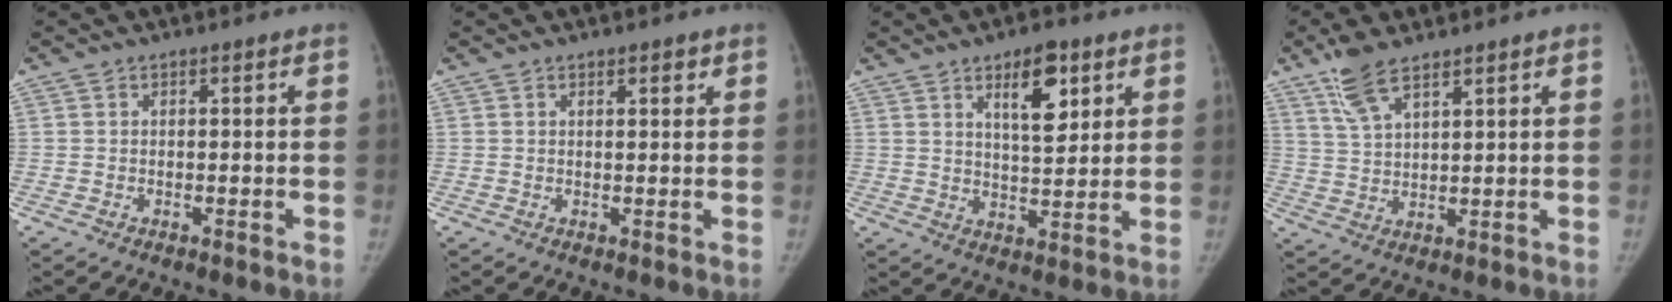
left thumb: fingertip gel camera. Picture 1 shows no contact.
{"total": 1.2, "force": [0.7, 0.5, 0.8], "torque": [0.001, -0.001, 0.007]}
{"total": 8.7, "force": [4.4, 3.7, 6.6], "torque": [-0.077, -0.026, 0.069]}
{"total": 6.9, "force": [4.9, 2.4, 4.2], "torque": [-0.077, -0.014, 0.101]}